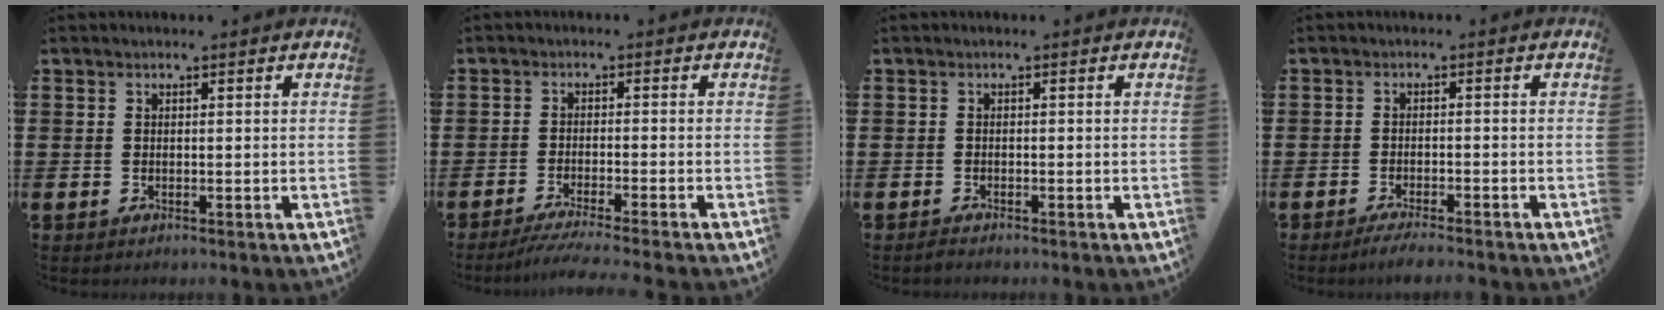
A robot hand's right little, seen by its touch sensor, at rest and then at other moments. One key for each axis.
{"total": 2.7, "fx": -2.1, "fy": -0.3, "fz": 1.6, "tx": -0.022, "ty": -0.004, "tz": -0.040}
{"total": 0.6, "fx": -0.6, "fy": 0.1, "fz": 0.2, "tx": -0.006, "ty": -0.002, "tz": -0.011}
{"total": 1.7, "fx": -1.4, "fy": -0.1, "fz": 0.9, "tx": -0.012, "ty": 0.004, "tz": -0.027}